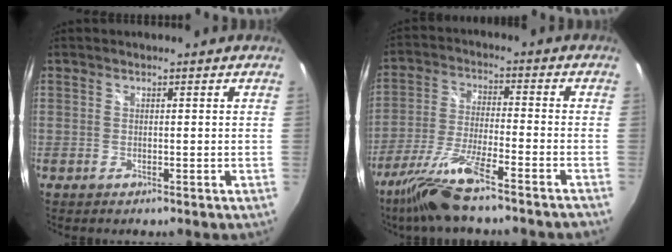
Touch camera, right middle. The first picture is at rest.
{"total": 11.8, "force": [-9.3, 0.4, 7.2], "torque": [-0.151, -0.022, -0.169]}